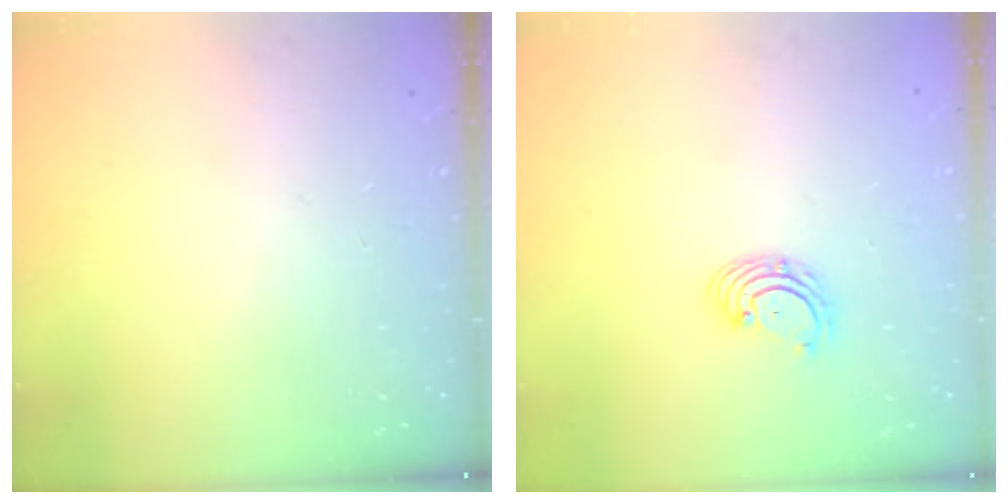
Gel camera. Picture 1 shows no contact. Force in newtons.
{"total": 2.9, "press": 2.9, "slide": 0.1}